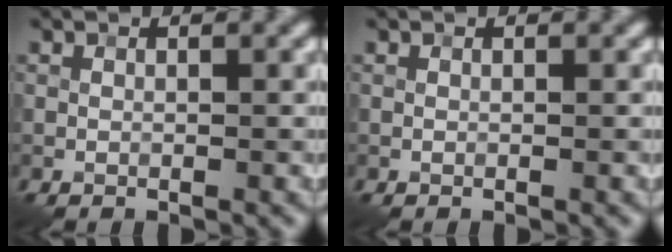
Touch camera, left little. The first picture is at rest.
{"total": 0.0}